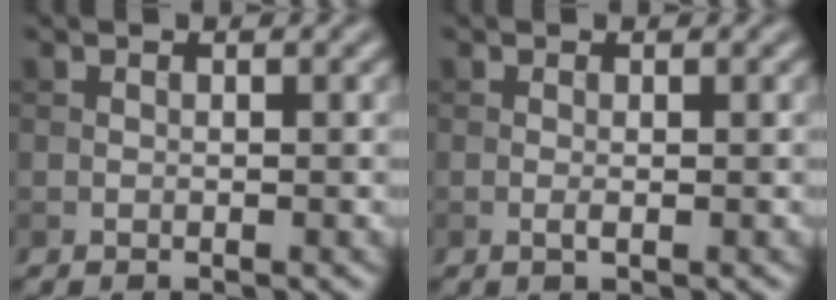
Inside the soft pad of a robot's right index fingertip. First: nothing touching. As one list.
[{"total": 0.7, "force": [-0.2, 0.1, 0.7], "torque": [-0.015, -0.002, -0.004]}]